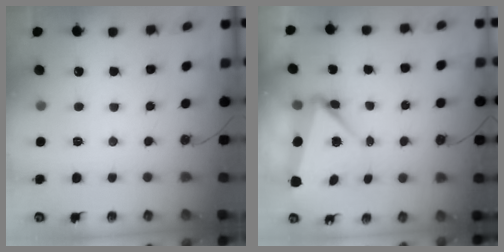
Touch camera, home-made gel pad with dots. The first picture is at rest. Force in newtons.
{"total": 6.9, "press": 5.3, "slide": 4.4}